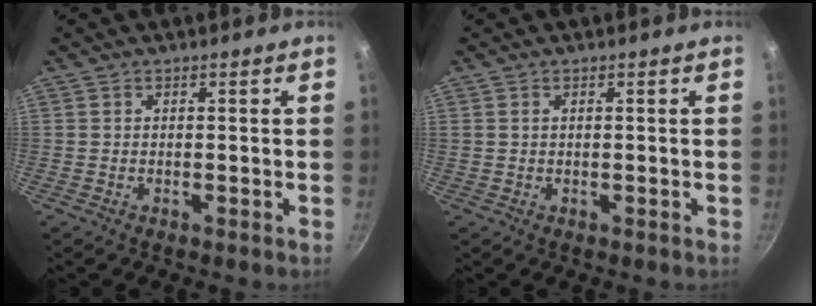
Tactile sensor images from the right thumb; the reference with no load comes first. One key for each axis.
{"total": 0.5, "fx": 0.2, "fy": 0.3, "fz": 0.3, "tx": -0.006, "ty": 0.002, "tz": 0.005}